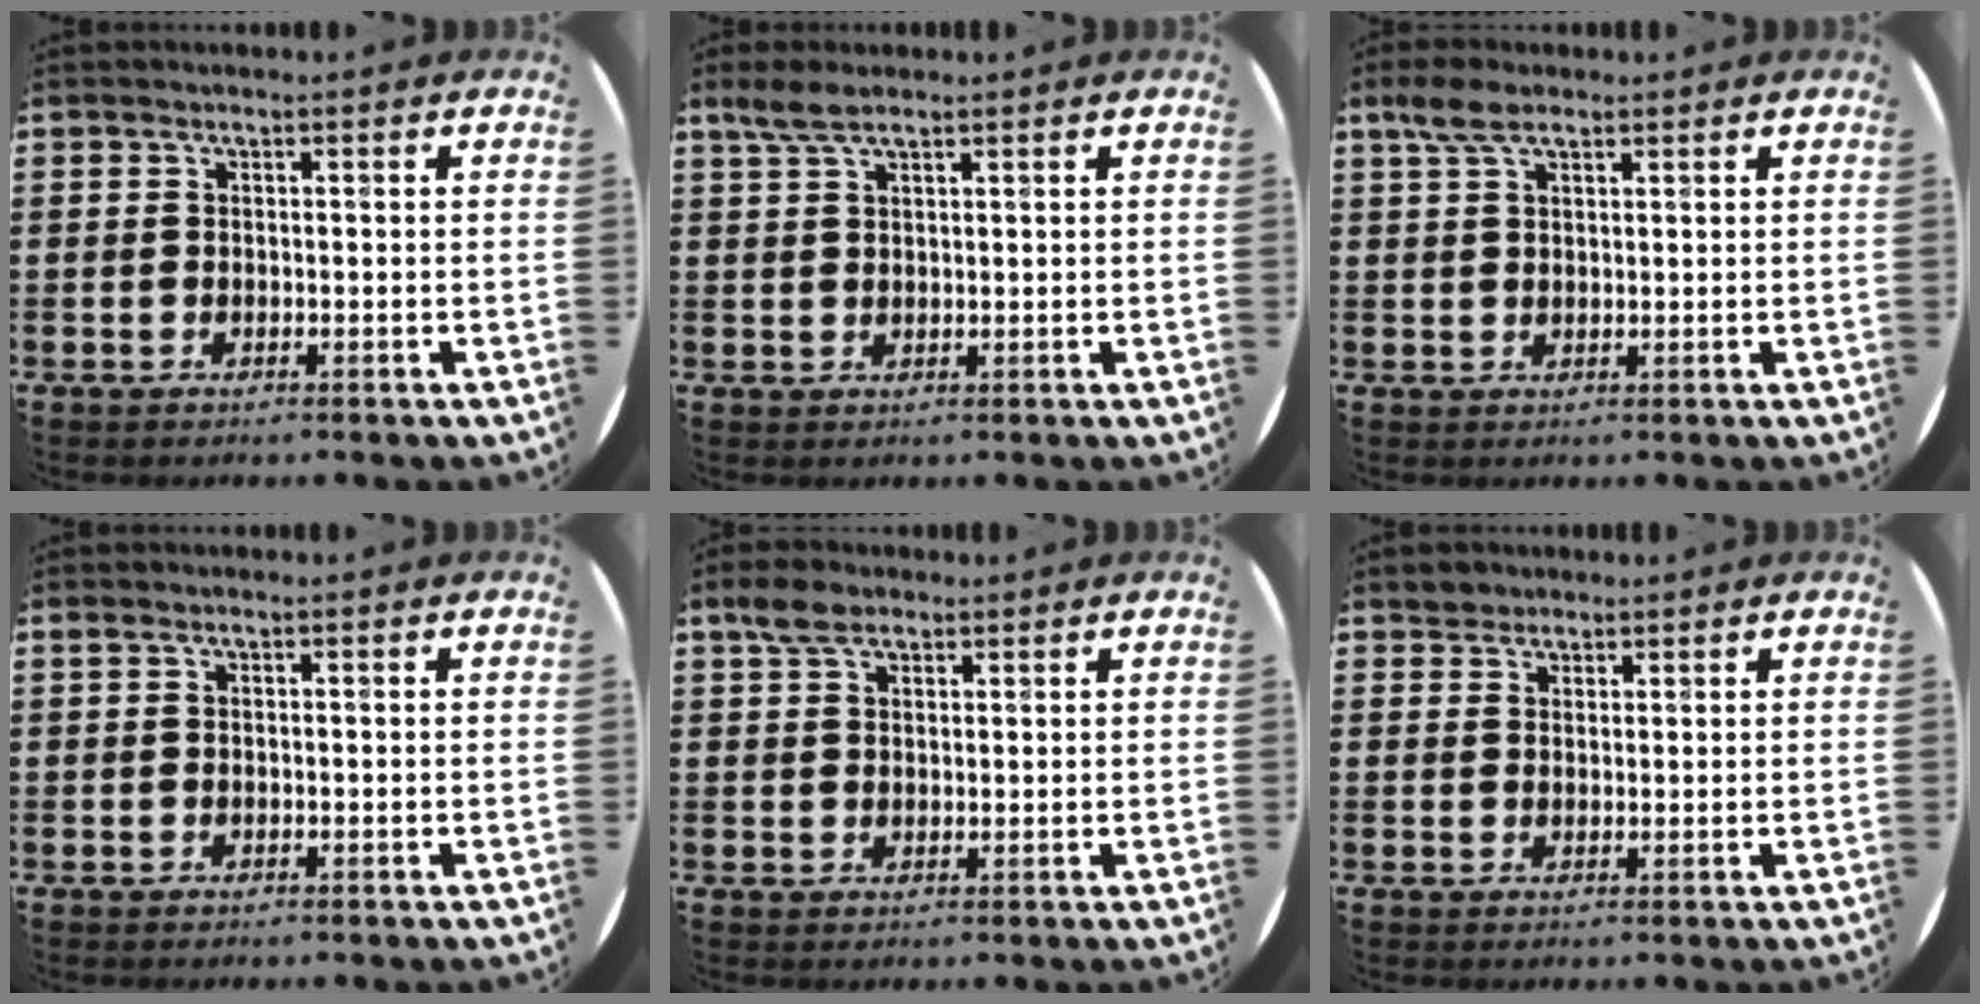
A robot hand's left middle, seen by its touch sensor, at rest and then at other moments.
{"total": 3.0, "force": [2.3, 0.8, 1.8], "torque": [-0.039, 0.004, 0.042]}
{"total": 3.6, "force": [2.5, 1.5, 2.1], "torque": [-0.039, 0.004, 0.044]}
{"total": 0.0}
{"total": 3.4, "force": [2.5, 1.7, 1.4], "torque": [-0.024, 0.005, 0.046]}
{"total": 1.8, "force": [1.6, 0.8, -0.2], "torque": [0.010, -0.001, 0.032]}